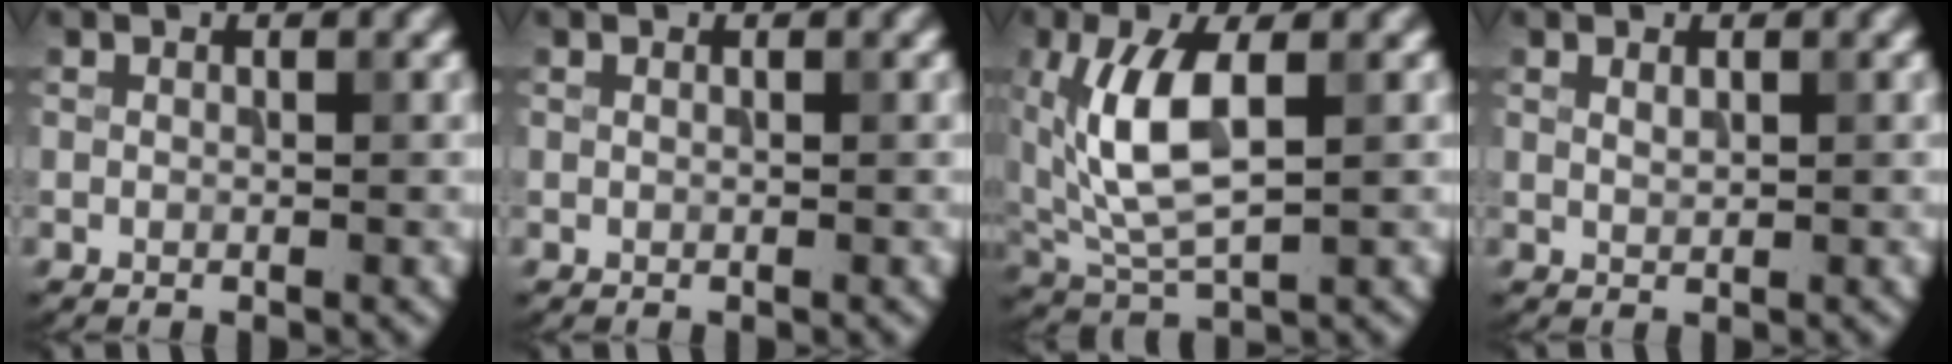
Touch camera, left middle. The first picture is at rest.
{"total": 0.0}
{"total": 7.3, "force": [1.4, 3.3, 6.3], "torque": [-0.141, 0.004, 0.026]}
{"total": 0.6, "force": [0.4, 0.2, 0.4], "torque": [-0.008, -0.001, 0.009]}